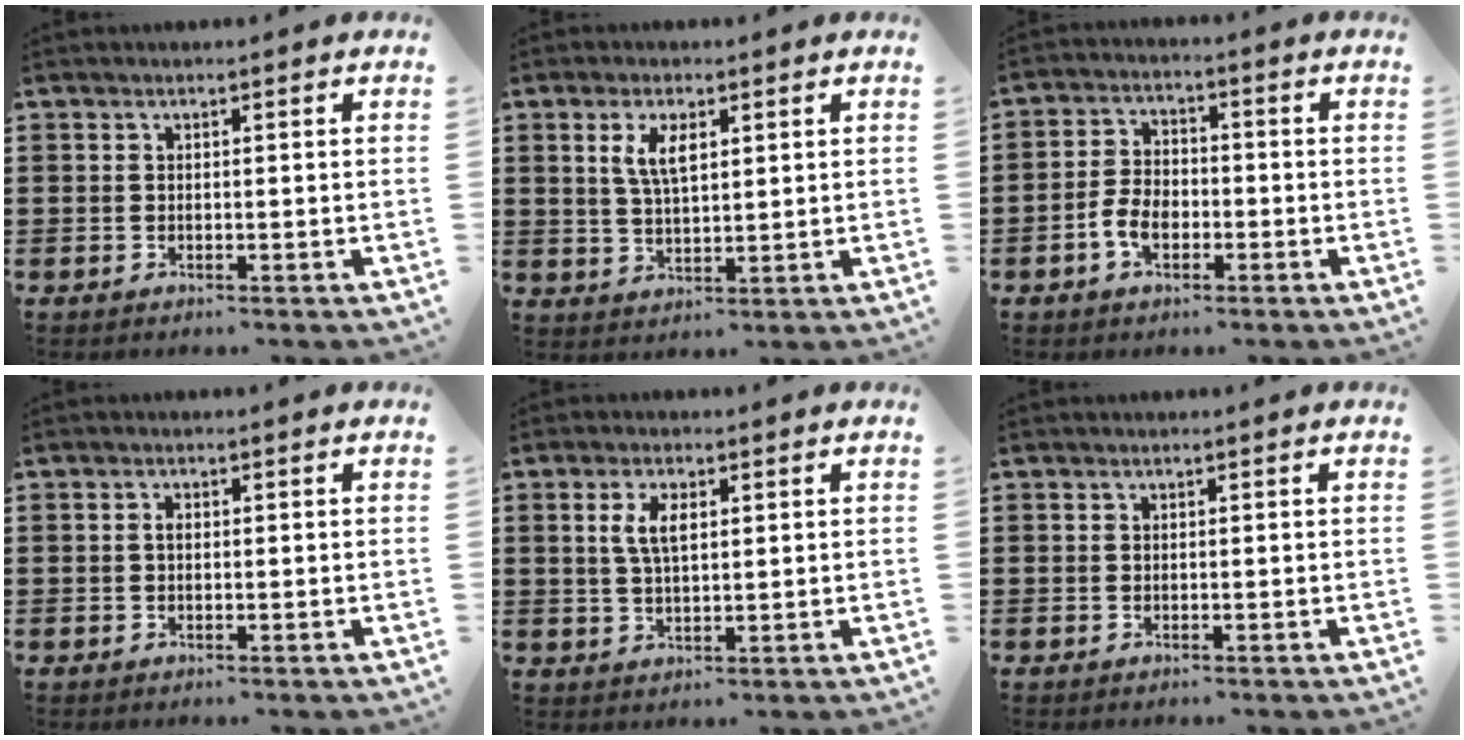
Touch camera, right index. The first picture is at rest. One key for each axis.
{"total": 4.7, "fx": 1.8, "fy": 1.9, "fz": 3.9, "tx": -0.085, "ty": 0.006, "tz": 0.030}
{"total": 4.9, "fx": -2.0, "fy": 3.0, "fz": 3.4, "tx": -0.081, "ty": 0.001, "tz": -0.042}
{"total": 1.0, "fx": 0.0, "fy": 0.5, "fz": 0.8, "tx": -0.017, "ty": 0.001, "tz": 0.000}
{"total": 4.2, "fx": 1.2, "fy": 1.7, "fz": 3.7, "tx": -0.079, "ty": 0.007, "tz": 0.019}
{"total": 0.0}